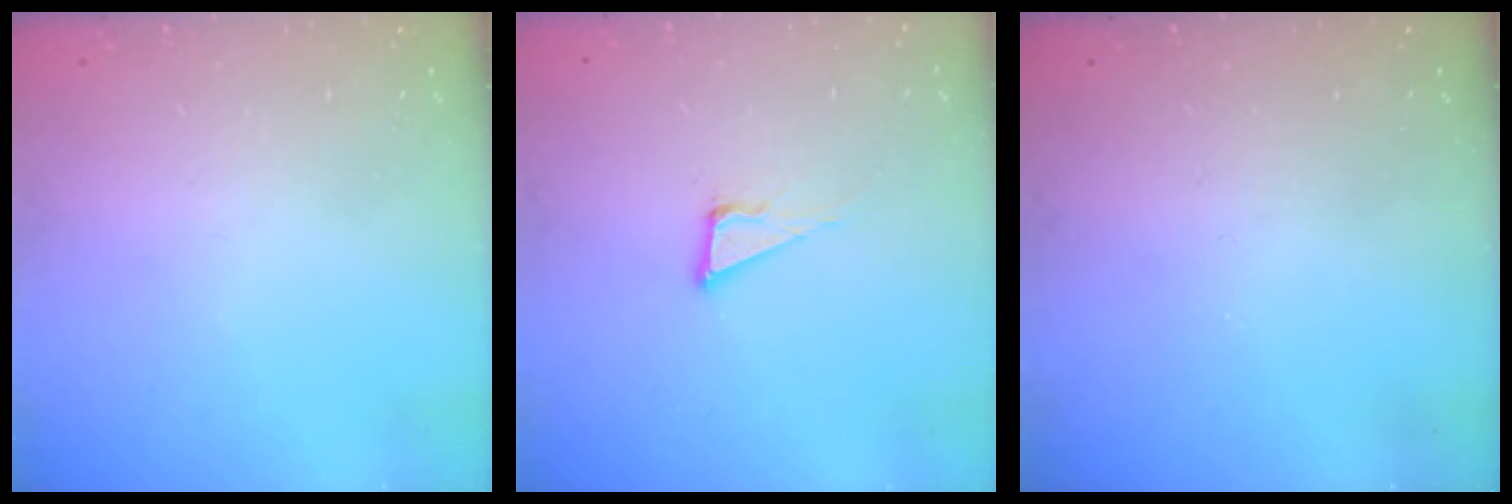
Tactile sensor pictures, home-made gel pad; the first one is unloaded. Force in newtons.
{"total": 5.5, "press": 4.7, "slide": 2.8}
{"total": 0.0}